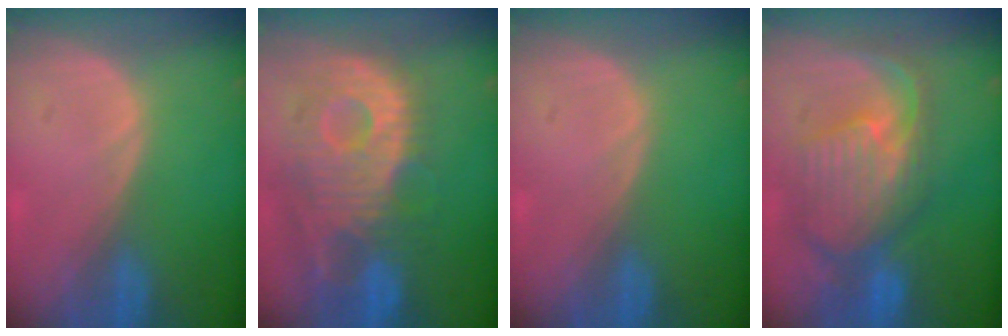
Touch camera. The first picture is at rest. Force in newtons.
{"total": 12.2, "press": 10.8, "slide": 5.6}
{"total": 0.0}
{"total": 11.0, "press": 9.6, "slide": 5.3}